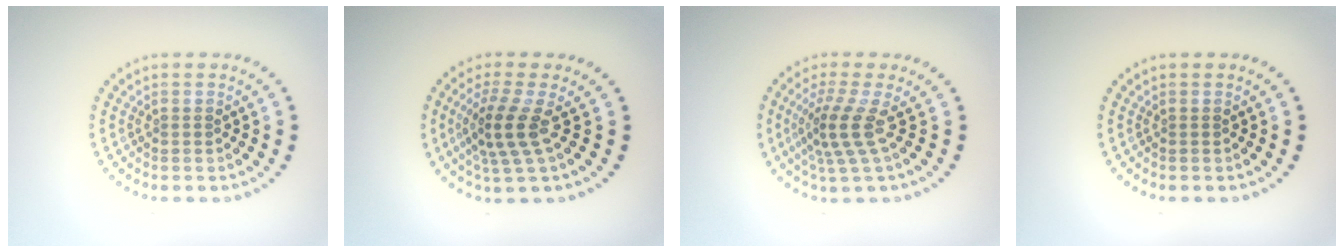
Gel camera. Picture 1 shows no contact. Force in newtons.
{"total": 3.5, "press": 2.8, "slide": 2.0}
{"total": 3.4, "press": 2.3, "slide": 2.4}
{"total": 0.0}